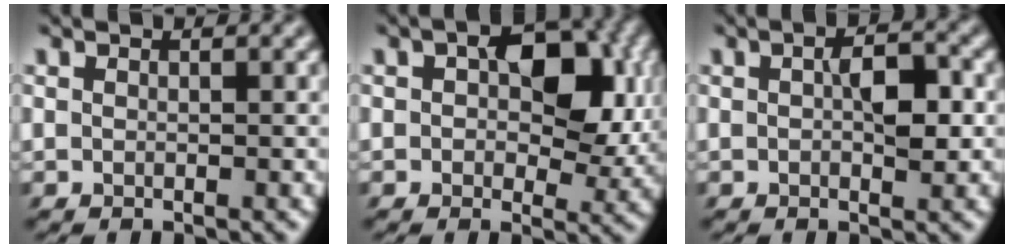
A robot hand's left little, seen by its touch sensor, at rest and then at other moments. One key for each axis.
{"total": 9.7, "fx": 1.5, "fy": 6.0, "fz": 7.5, "tx": -0.131, "ty": -0.003, "tz": 0.023}
{"total": 4.0, "fx": 0.0, "fy": 2.1, "fz": 3.4, "tx": -0.062, "ty": 0.002, "tz": -0.001}